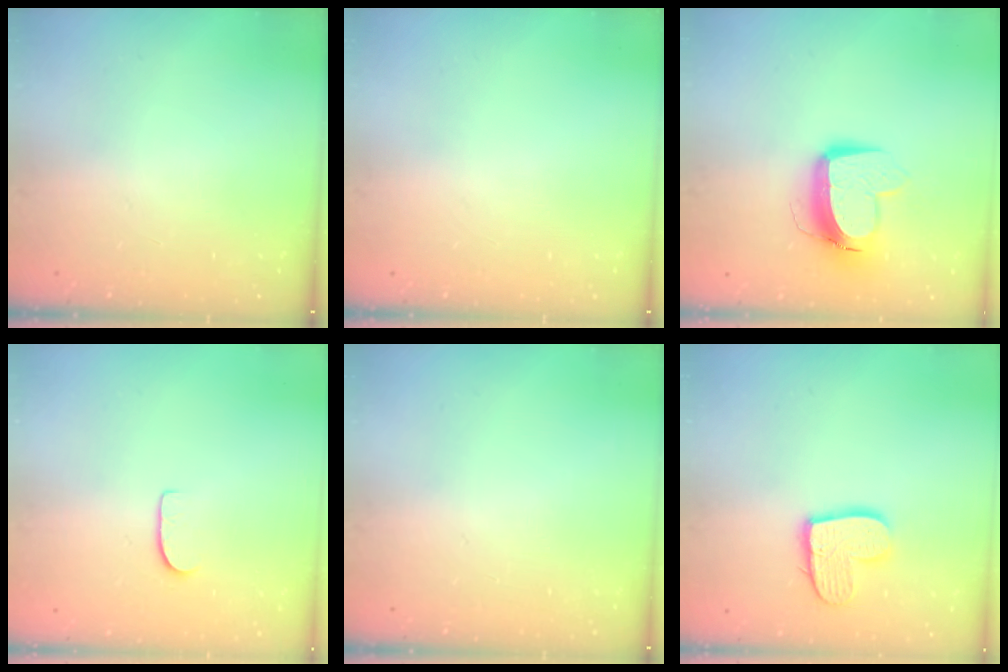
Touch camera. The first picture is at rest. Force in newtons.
{"total": 0.0}
{"total": 11.5, "press": 11.4, "slide": 1.2}
{"total": 6.1, "press": 6.1, "slide": 0.5}
{"total": 0.0}
{"total": 12.6, "press": 12.5, "slide": 1.0}